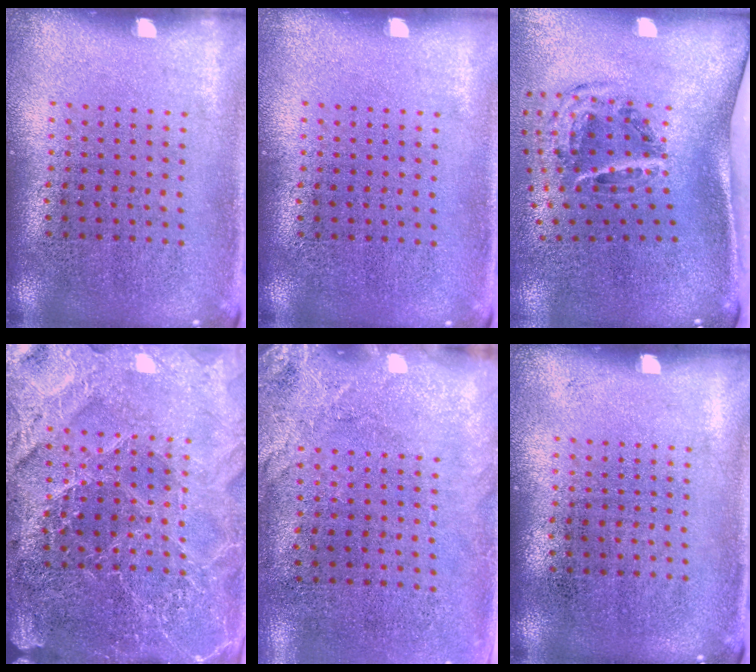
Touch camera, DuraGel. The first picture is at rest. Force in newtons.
{"total": 0.0}
{"total": 2.1, "press": 1.2, "slide": 1.7}
{"total": 4.4, "press": 4.1, "slide": 1.7}
{"total": 2.6, "press": 2.1, "slide": 1.6}
{"total": 0.0}